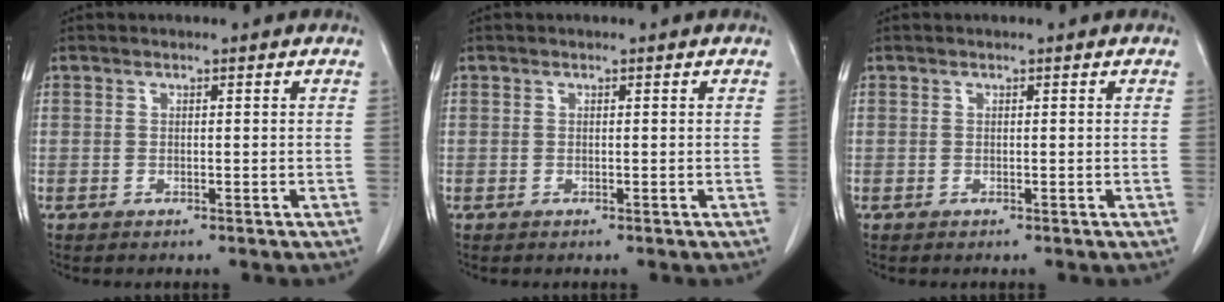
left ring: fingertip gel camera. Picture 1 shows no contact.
{"total": 0.0}
{"total": 0.0}